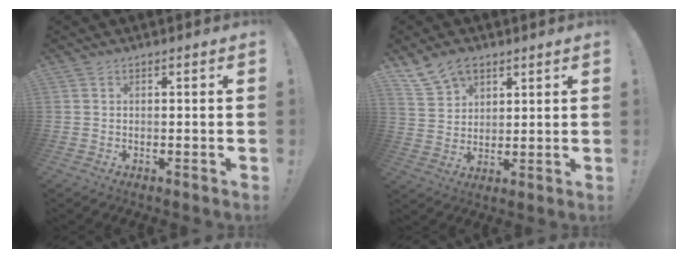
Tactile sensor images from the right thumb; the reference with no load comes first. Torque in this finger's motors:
{"motor_torque": [0.00, 0.00, 0.04, 0.04, 0.00]}